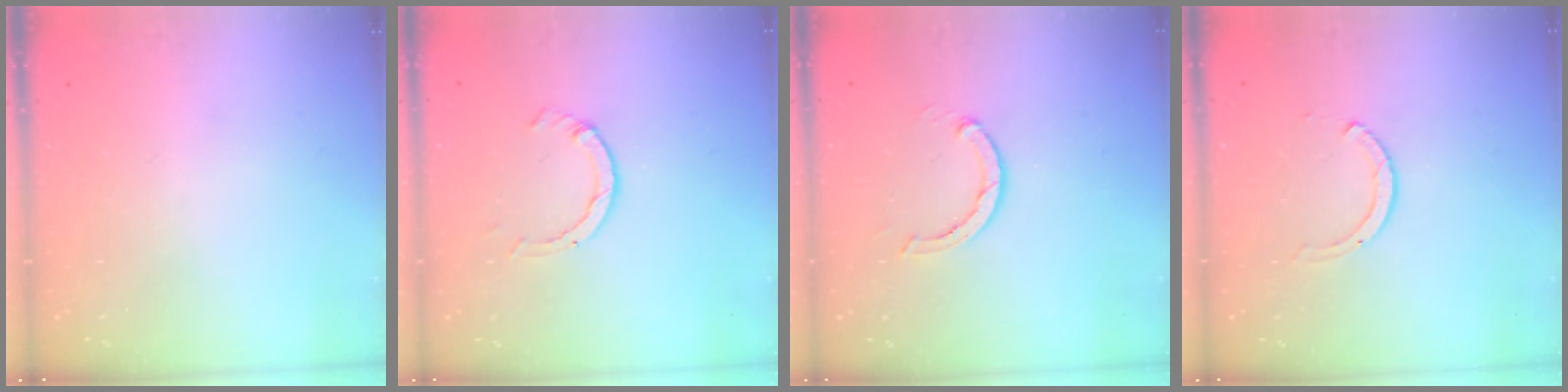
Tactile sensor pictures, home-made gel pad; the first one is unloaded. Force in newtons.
{"total": 2.6, "press": 2.5, "slide": 0.3}
{"total": 2.9, "press": 2.8, "slide": 0.5}
{"total": 2.6, "press": 2.6, "slide": 0.3}